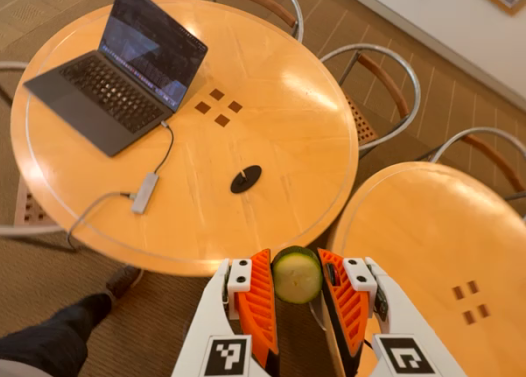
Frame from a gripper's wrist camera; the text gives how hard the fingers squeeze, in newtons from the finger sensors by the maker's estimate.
{"total": 8.1, "left": 7.9, "right": 8.2}